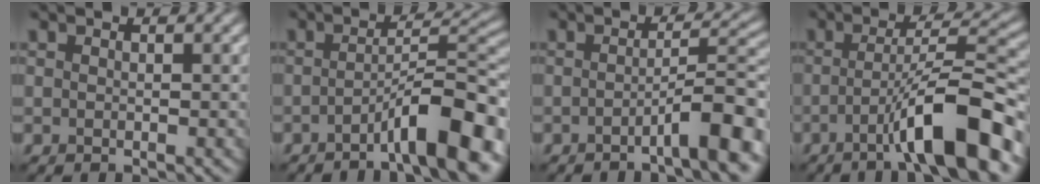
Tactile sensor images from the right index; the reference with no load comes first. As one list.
[{"total": 8.5, "force": [-4.3, 1.5, 7.2], "torque": [-0.099, 0.020, -0.069]}, {"total": 6.2, "force": [-2.8, 0.9, 5.5], "torque": [-0.073, 0.017, -0.051]}, {"total": 9.3, "force": [-4.1, 1.4, 8.3], "torque": [-0.117, 0.019, -0.068]}]